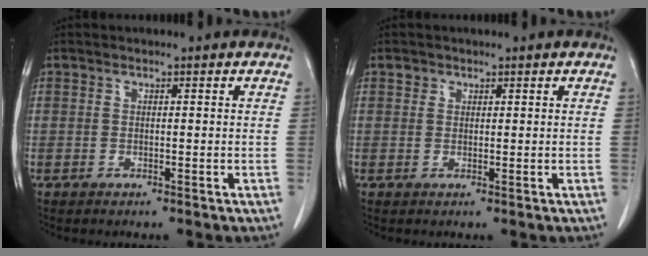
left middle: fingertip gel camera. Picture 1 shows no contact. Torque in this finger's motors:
{"motor_torque": [0.26, -0.19, 0.14, 0.01]}